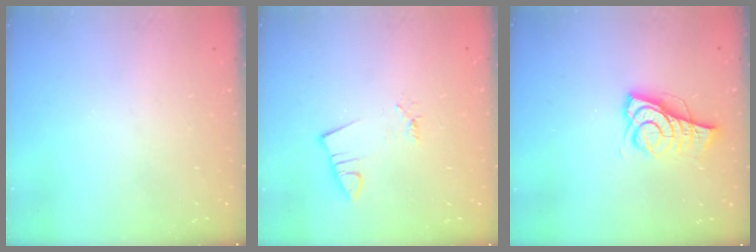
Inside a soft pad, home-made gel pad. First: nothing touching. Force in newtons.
{"total": 1.0, "press": 1.0, "slide": 0.0}
{"total": 8.6, "press": 8.5, "slide": 0.5}